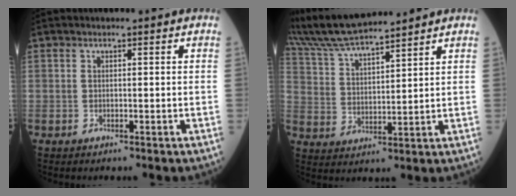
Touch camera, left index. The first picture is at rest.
{"total": 11.7, "force": [10.9, 0.4, 4.4], "torque": [-0.095, 0.026, 0.212]}